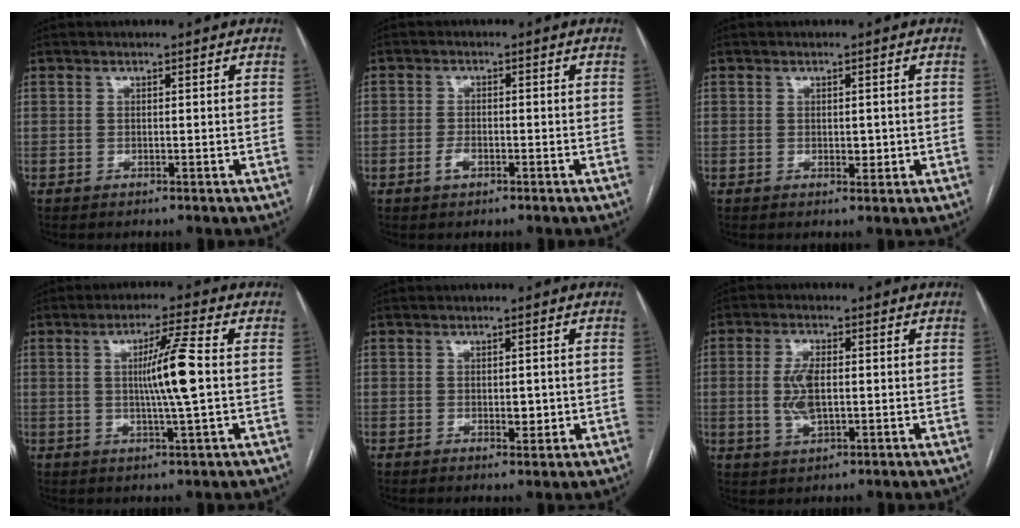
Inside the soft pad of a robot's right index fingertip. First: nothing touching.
{"total": 2.1, "force": [-1.1, 1.3, 1.3], "torque": [-0.025, 0.003, -0.017]}
{"total": 1.9, "force": [-0.1, 1.1, 1.5], "torque": [-0.019, -0.002, 0.002]}
{"total": 7.7, "force": [0.3, -0.8, 7.7], "torque": [-0.133, -0.003, 0.006]}
{"total": 2.4, "force": [-0.2, 1.3, 2.0], "torque": [-0.027, -0.003, 0.002]}
{"total": 5.8, "force": [0.0, 2.4, 5.3], "torque": [-0.115, 0.002, 0.002]}